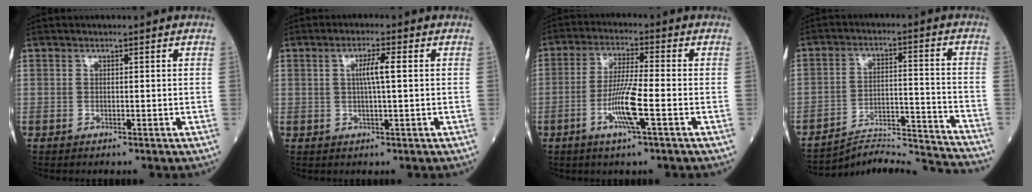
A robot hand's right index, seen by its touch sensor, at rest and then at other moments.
{"total": 3.0, "force": [0.4, -0.6, 2.9], "torque": [-0.058, 0.001, 0.006]}
{"total": 7.8, "force": [-2.8, -0.1, 7.3], "torque": [-0.143, -0.006, -0.056]}
{"total": 16.8, "force": [-16.6, -1.9, 1.7], "torque": [-0.012, 0.014, -0.243]}